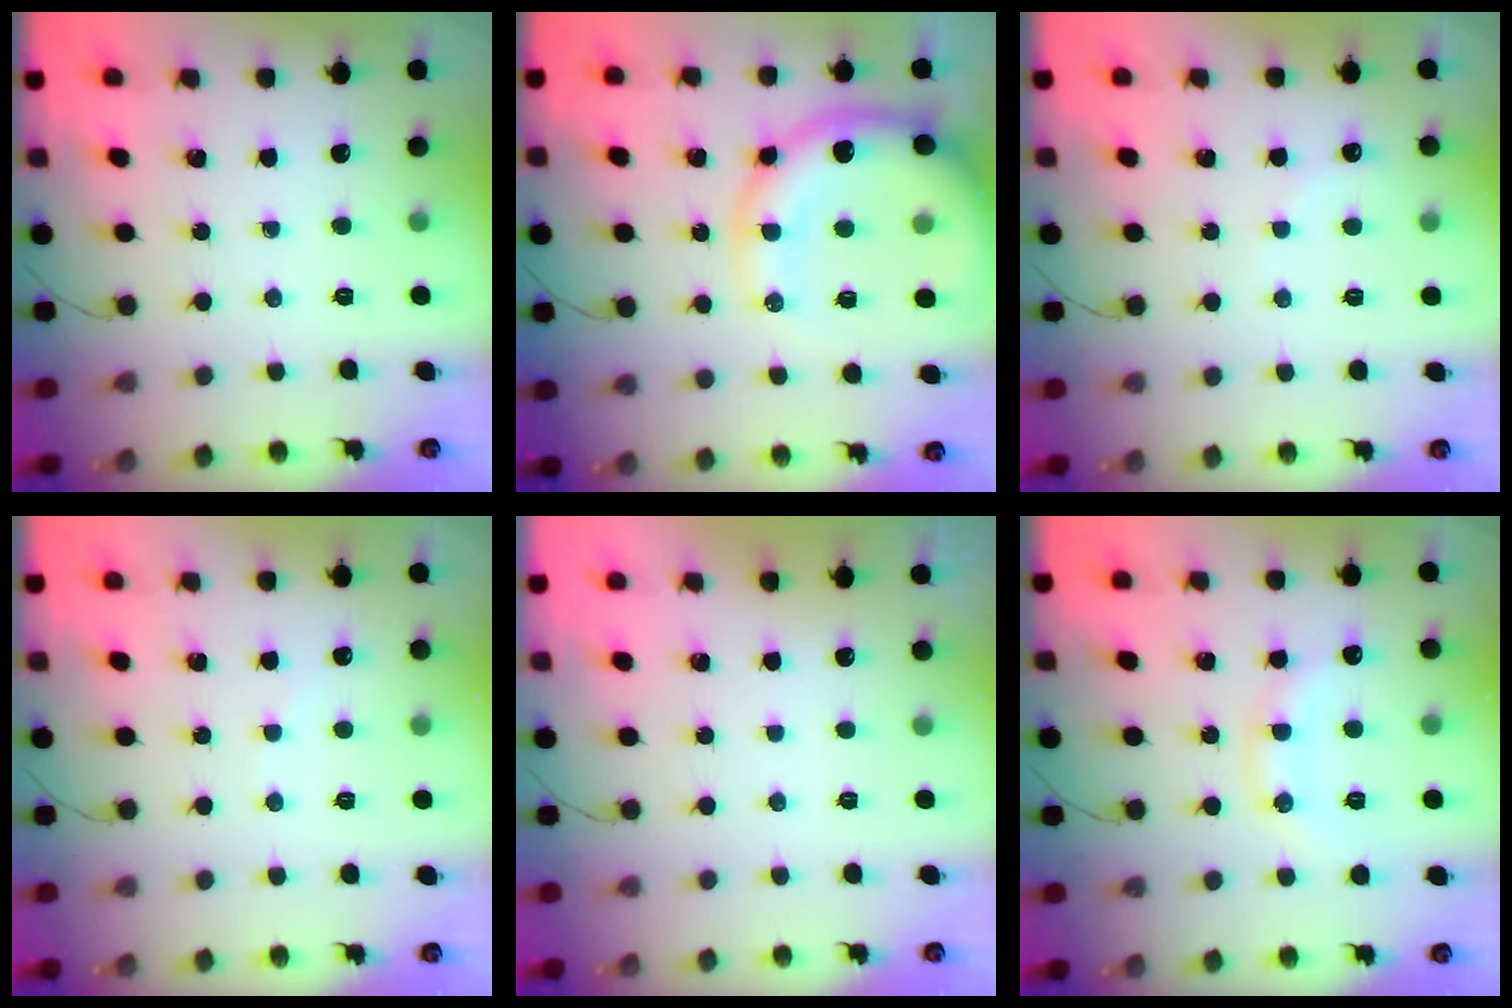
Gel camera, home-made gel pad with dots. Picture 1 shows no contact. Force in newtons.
{"total": 17.7, "press": 17.3, "slide": 3.9}
{"total": 4.2, "press": 4.1, "slide": 1.0}
{"total": 2.7, "press": 2.7, "slide": 0.7}
{"total": 2.9, "press": 2.9, "slide": 0.1}
{"total": 12.3, "press": 12.2, "slide": 0.8}